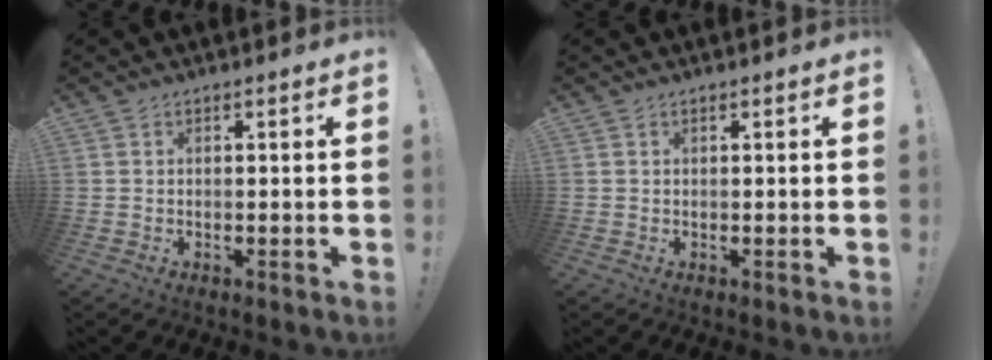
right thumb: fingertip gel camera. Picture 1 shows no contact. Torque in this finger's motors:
{"motor_torque": [-0.01, 0.01, -0.01, 0.01, 0.00]}